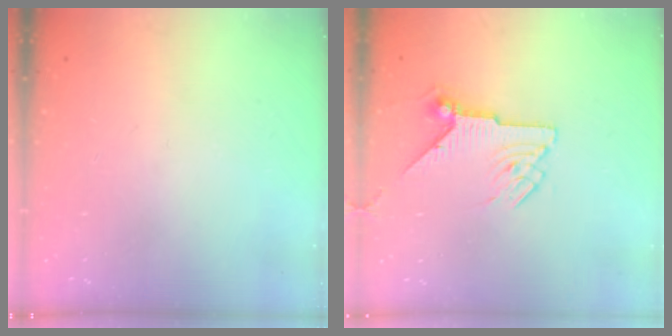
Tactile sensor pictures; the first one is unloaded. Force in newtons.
{"total": 7.5, "press": 7.5, "slide": 0.4}